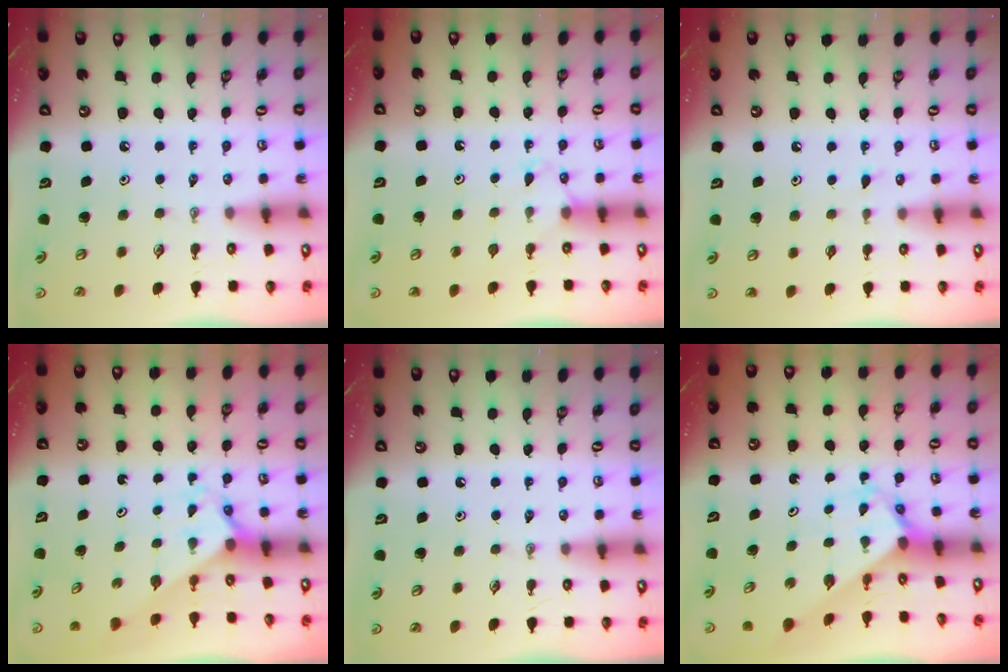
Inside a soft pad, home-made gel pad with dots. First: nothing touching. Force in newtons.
{"total": 6.9, "press": 6.9, "slide": 0.7}
{"total": 6.8, "press": 6.7, "slide": 0.6}
{"total": 2.1, "press": 2.1, "slide": 0.1}
{"total": 0.0}
{"total": 2.6, "press": 2.6, "slide": 0.2}